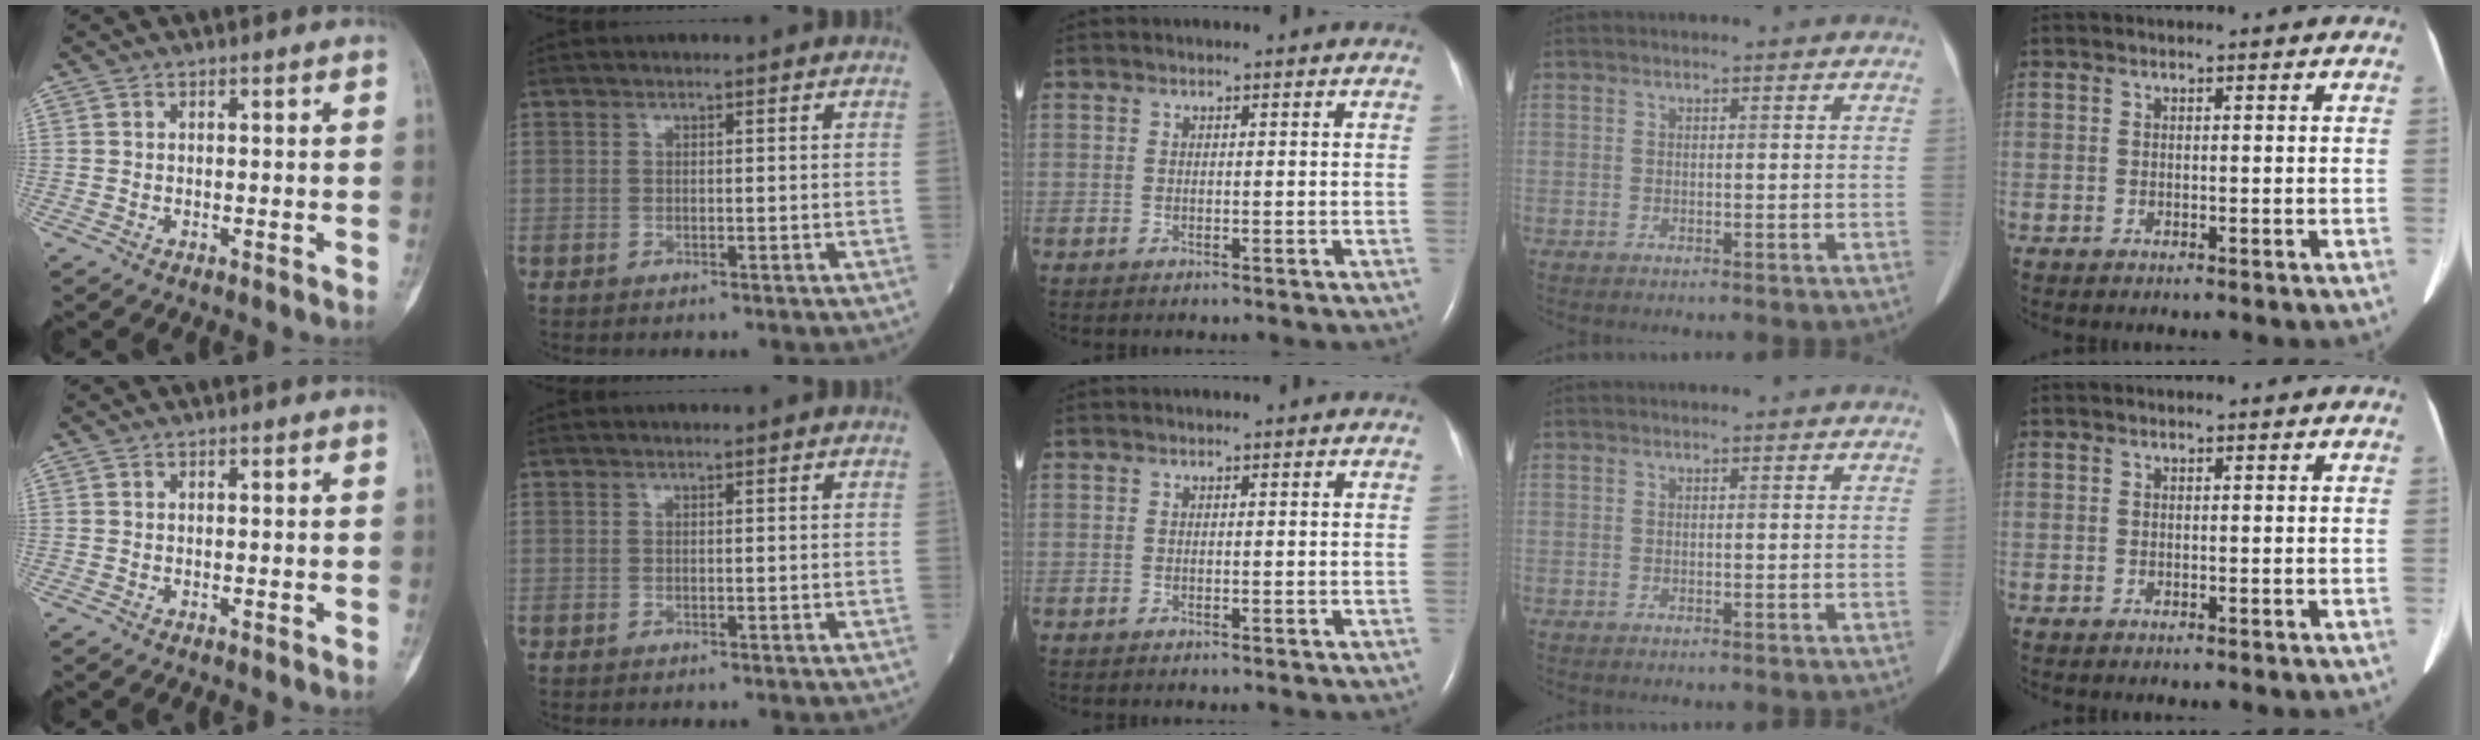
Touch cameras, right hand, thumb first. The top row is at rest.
{}